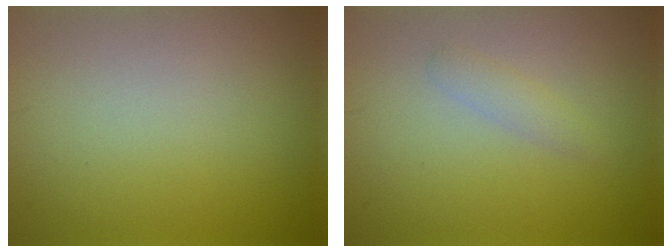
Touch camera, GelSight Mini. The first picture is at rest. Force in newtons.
{"total": 1.3, "press": 1.3, "slide": 0.1}